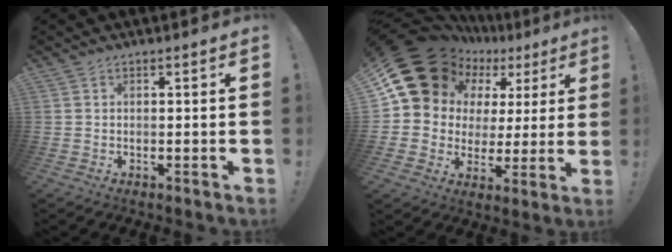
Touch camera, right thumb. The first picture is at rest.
{"total": 17.9, "force": [11.4, 11.2, 7.9], "torque": [-0.136, -0.073, 0.229]}